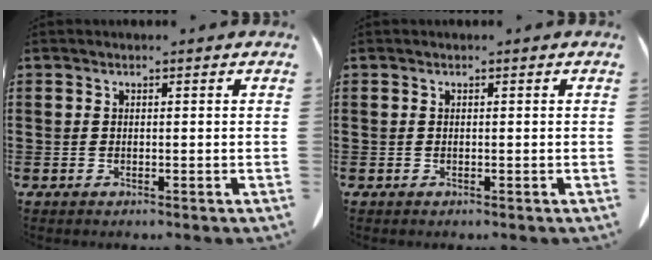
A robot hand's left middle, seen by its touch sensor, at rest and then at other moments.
{"total": 0.0}